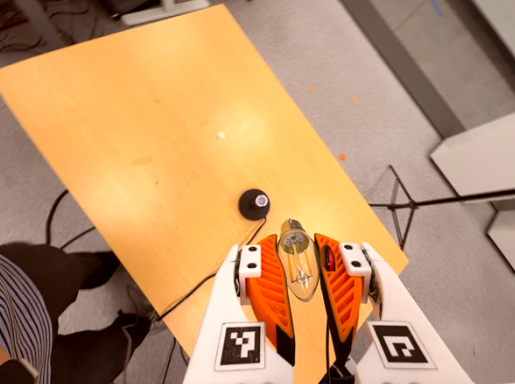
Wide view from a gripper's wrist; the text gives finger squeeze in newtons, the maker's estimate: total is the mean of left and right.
{"total": 22.7, "left": 25.8, "right": 19.5}